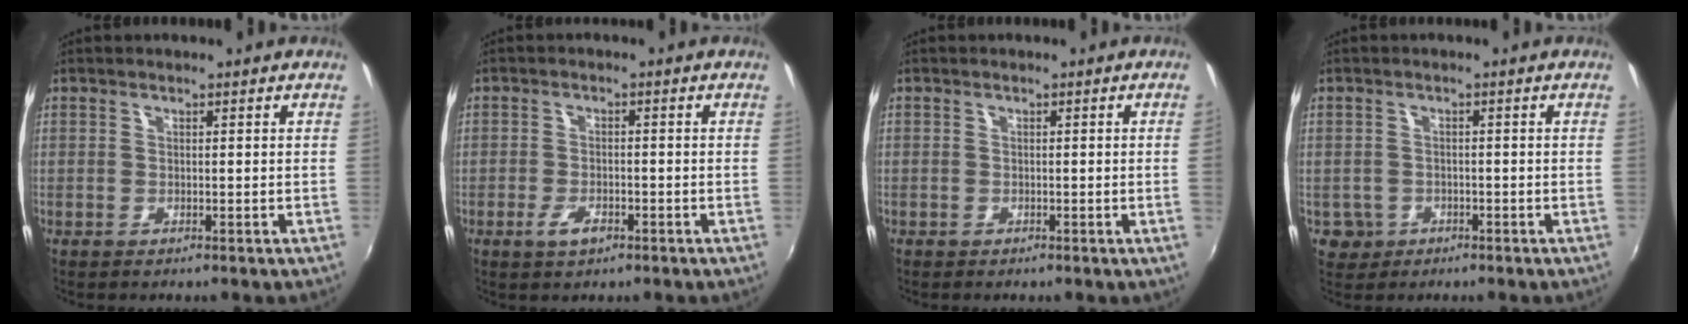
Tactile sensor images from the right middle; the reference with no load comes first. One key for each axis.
{"total": 3.5, "fx": -2.0, "fy": 1.6, "fz": 2.3, "tx": -0.052, "ty": -0.006, "tz": -0.038}
{"total": 0.7, "fx": -0.2, "fy": -0.4, "fz": 0.5, "tx": -0.007, "ty": -0.002, "tz": -0.004}
{"total": 3.8, "fx": -1.4, "fy": 3.5, "fz": 0.7, "tx": -0.025, "ty": 0.001, "tz": -0.019}